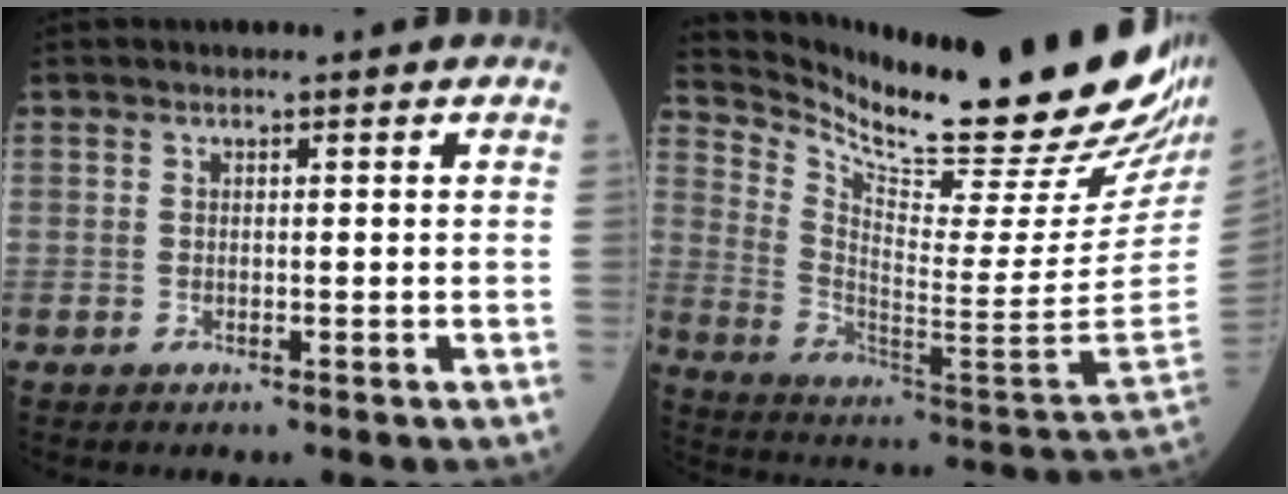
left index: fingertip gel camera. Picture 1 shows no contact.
{"total": 27.7, "force": [24.1, 1.1, 13.7], "torque": [-0.242, -0.112, 0.345]}